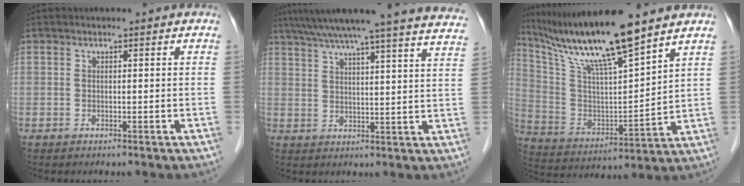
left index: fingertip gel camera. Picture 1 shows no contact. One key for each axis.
{"total": 26.8, "fx": 23.9, "fy": -0.2, "fz": 12.2, "tx": -0.198, "ty": -0.024, "tz": 0.299}
{"total": 16.1, "fx": 13.1, "fy": 0.0, "fz": 9.5, "tx": -0.184, "ty": 0.000, "tz": 0.246}